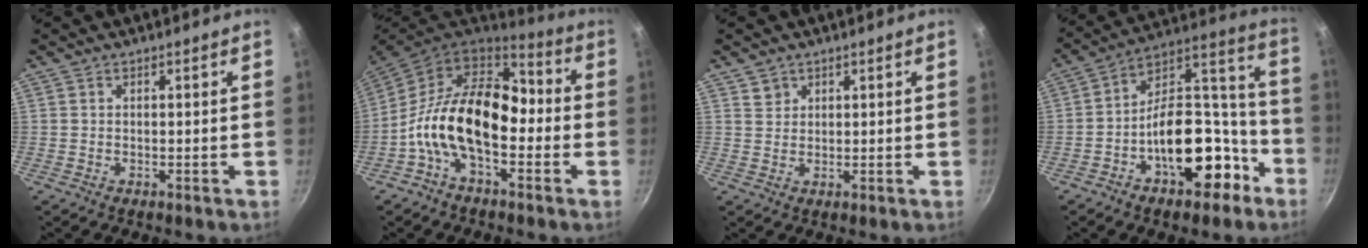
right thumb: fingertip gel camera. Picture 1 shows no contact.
{"total": 17.5, "force": [-3.1, 10.4, 13.7], "torque": [-0.212, 0.047, -0.079]}
{"total": 2.2, "force": [1.3, 1.7, 0.2], "torque": [0.013, 0.004, 0.022]}
{"total": 19.9, "force": [-8.5, 11.5, 13.9], "torque": [-0.151, 0.101, -0.122]}